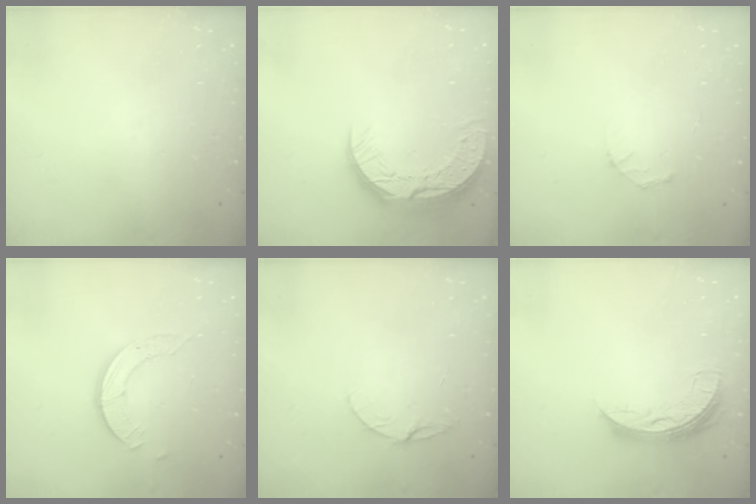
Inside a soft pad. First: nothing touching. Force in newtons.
{"total": 11.9, "press": 11.9, "slide": 0.9}
{"total": 2.1, "press": 2.1, "slide": 0.2}
{"total": 4.0, "press": 4.0, "slide": 0.2}
{"total": 6.0, "press": 6.0, "slide": 0.6}
{"total": 7.0, "press": 7.0, "slide": 0.7}